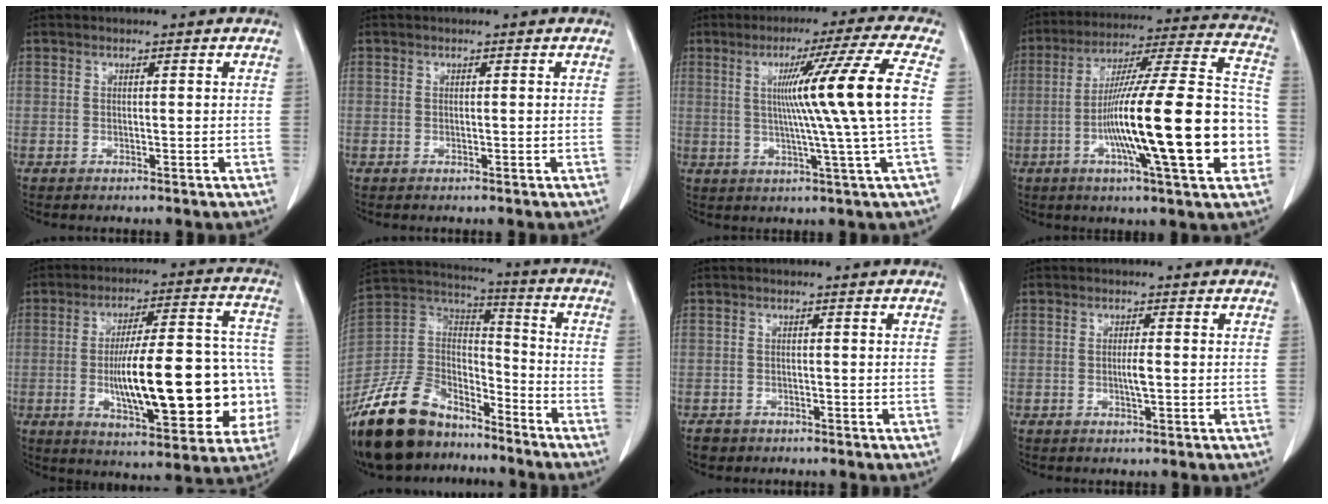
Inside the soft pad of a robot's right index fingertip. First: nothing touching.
{"total": 0.0}
{"total": 13.4, "force": [1.4, -3.2, 12.9], "torque": [-0.197, 0.000, 0.027]}
{"total": 24.0, "force": [-5.5, 1.8, 23.3], "torque": [-0.343, 0.001, -0.091]}
{"total": 22.1, "force": [-3.5, 5.6, 21.0], "torque": [-0.262, 0.033, -0.035]}
{"total": 19.1, "force": [-14.9, 8.9, 8.1], "torque": [-0.183, 0.028, -0.271]}
{"total": 1.7, "force": [-1.1, 1.3, 0.1], "torque": [-0.013, 0.002, -0.017]}
{"total": 1.9, "force": [-0.2, 0.1, 1.9], "torque": [-0.037, -0.001, -0.004]}